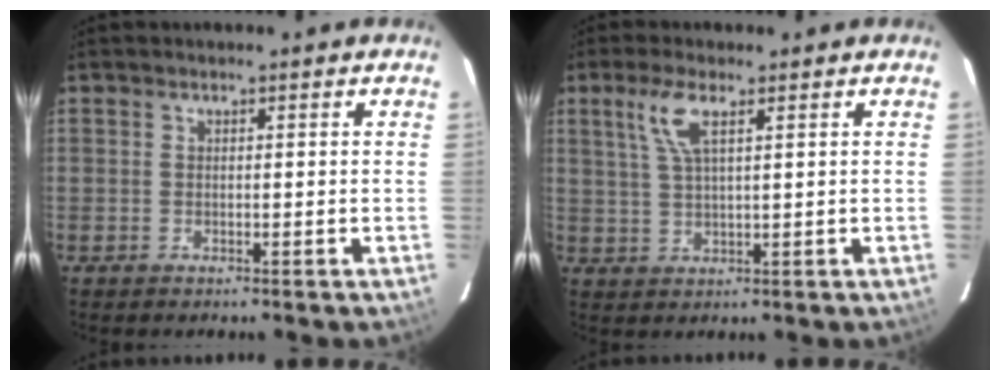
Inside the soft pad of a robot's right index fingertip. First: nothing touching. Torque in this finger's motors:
{"motor_torque": [0.32, -0.11, 0.28, 0.09]}